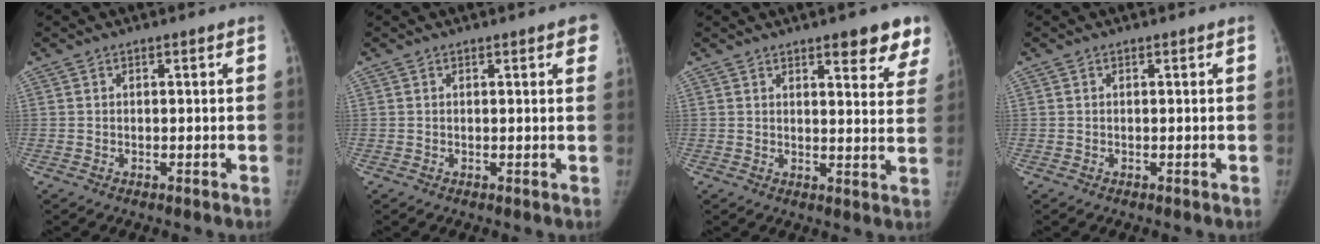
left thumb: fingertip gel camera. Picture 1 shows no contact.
{"total": 3.0, "force": [1.6, 0.8, 2.3], "torque": [-0.015, 0.001, 0.014]}
{"total": 9.4, "force": [6.5, 3.0, 6.1], "torque": [-0.038, -0.032, 0.074]}
{"total": 0.0}